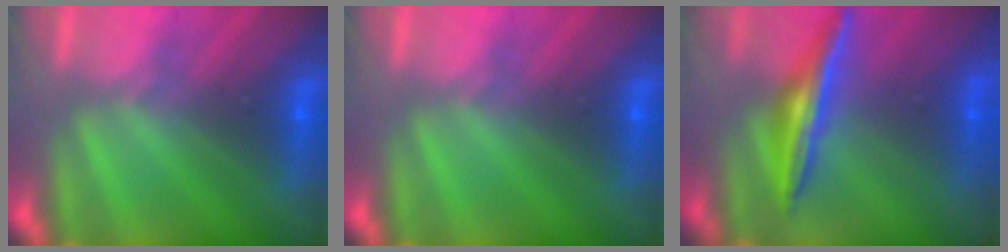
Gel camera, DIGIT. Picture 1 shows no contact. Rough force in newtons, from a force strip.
{"total": 0.0}
{"total": 1.6}